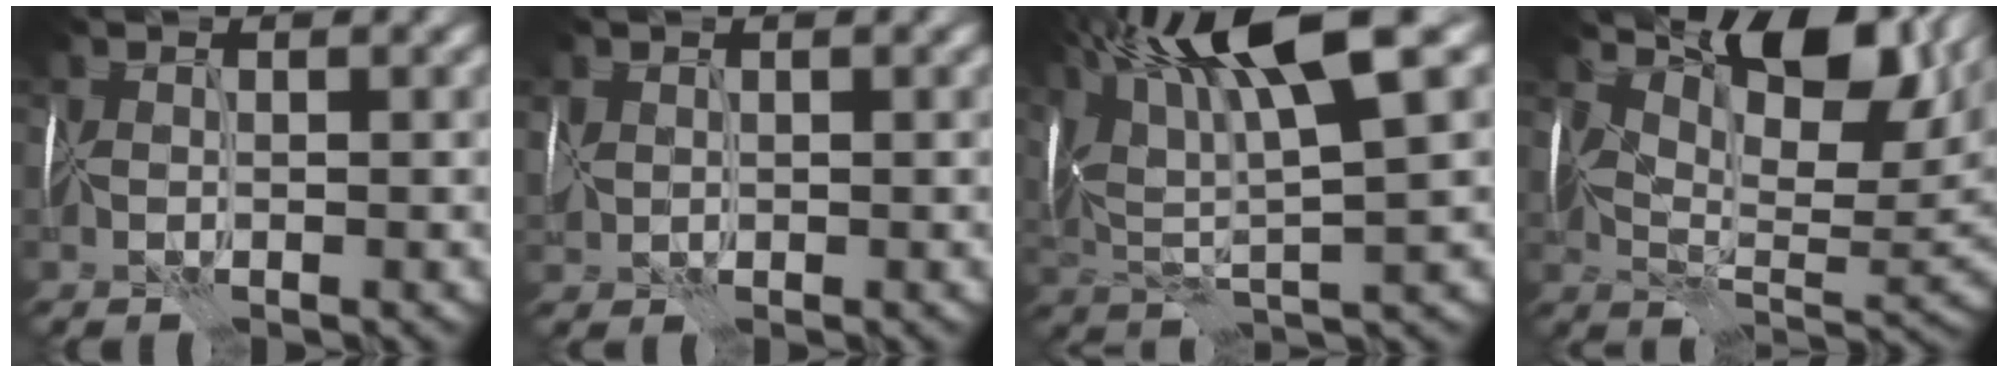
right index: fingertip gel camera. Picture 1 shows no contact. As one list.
[{"total": 2.8, "force": [0.9, 2.1, 1.5], "torque": [-0.033, 0.005, 0.021]}, {"total": 11.5, "force": [5.5, 2.5, 9.7], "torque": [-0.191, 0.023, 0.096]}, {"total": 10.9, "force": [5.3, 4.8, 8.2], "torque": [-0.124, -0.001, 0.094]}]